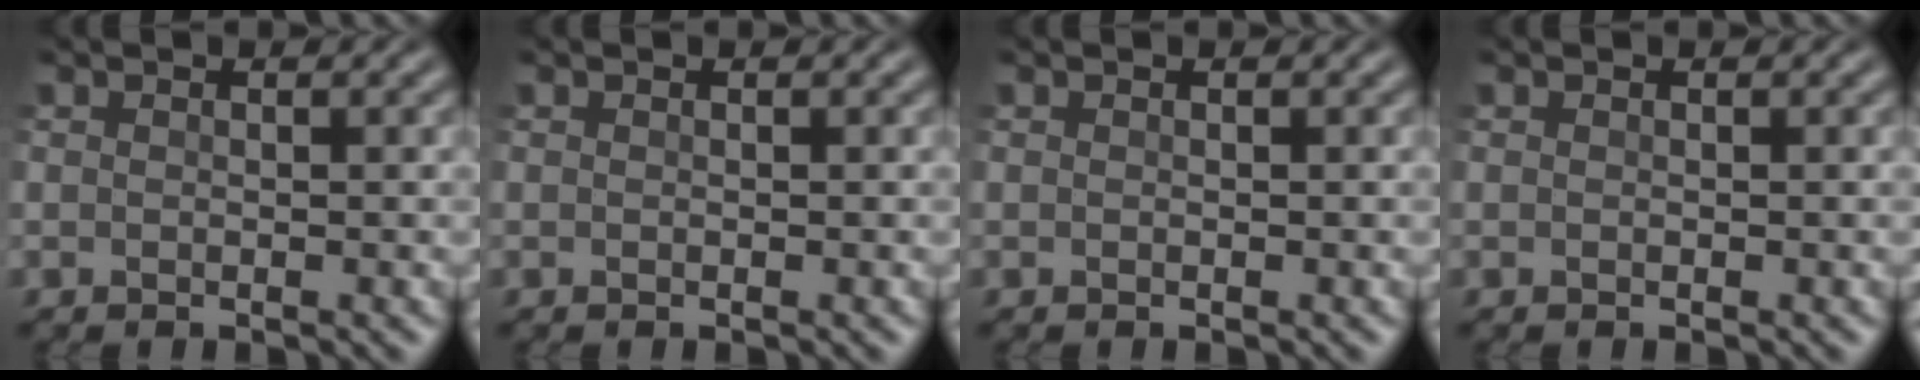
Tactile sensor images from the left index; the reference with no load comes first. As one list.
[{"total": 0.0}, {"total": 0.0}, {"total": 0.0}]